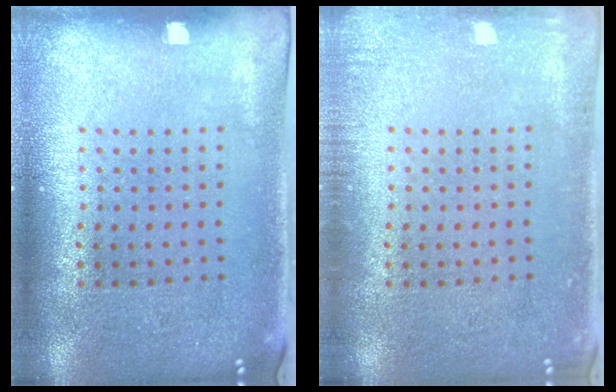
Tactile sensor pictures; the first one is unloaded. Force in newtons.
{"total": 1.3, "press": 1.2, "slide": 0.2}